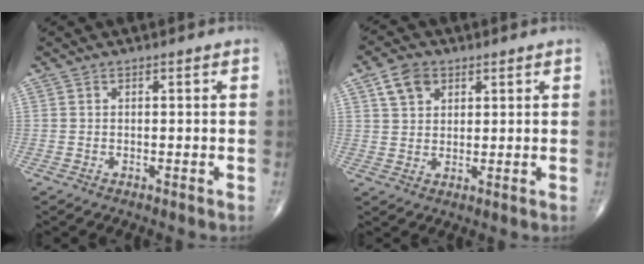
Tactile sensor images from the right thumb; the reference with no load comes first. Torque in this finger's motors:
{"motor_torque": [-0.50, 0.52, -0.04, 0.04, 0.00]}